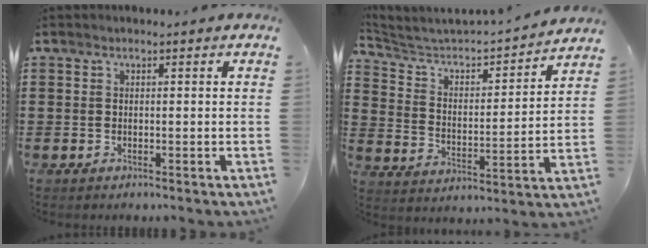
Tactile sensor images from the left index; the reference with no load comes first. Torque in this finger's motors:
{"motor_torque": [0.31, 0.33, 0.04, 0.06]}